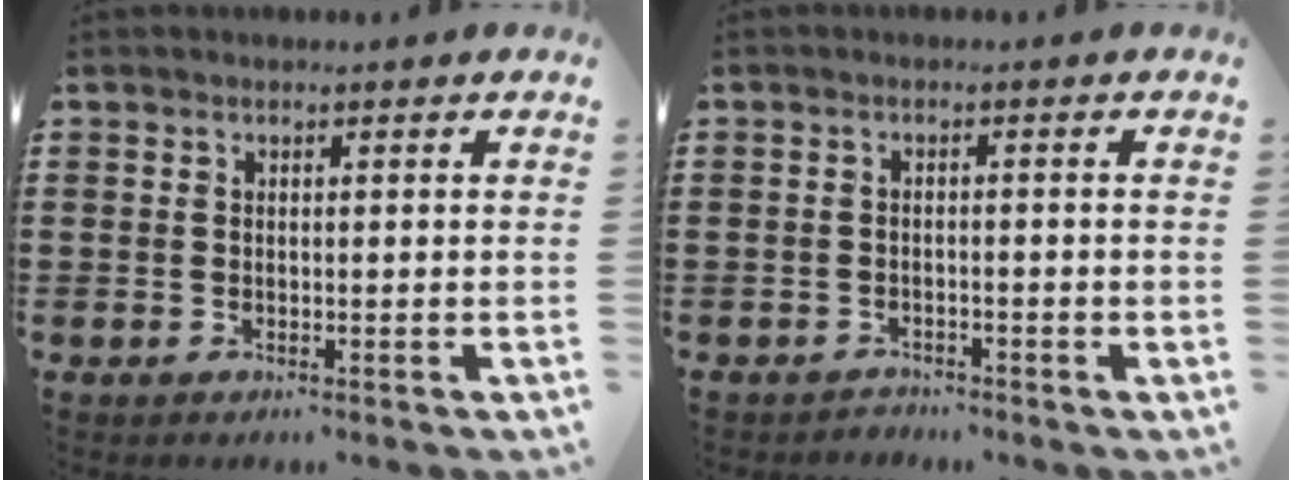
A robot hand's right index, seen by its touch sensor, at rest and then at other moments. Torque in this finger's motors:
{"motor_torque": [-0.31, 0.46, -0.05, -0.01]}